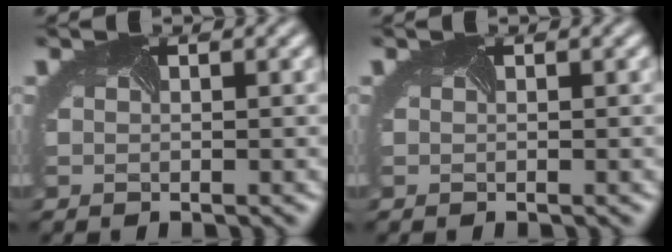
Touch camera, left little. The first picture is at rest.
{"total": 0.0}